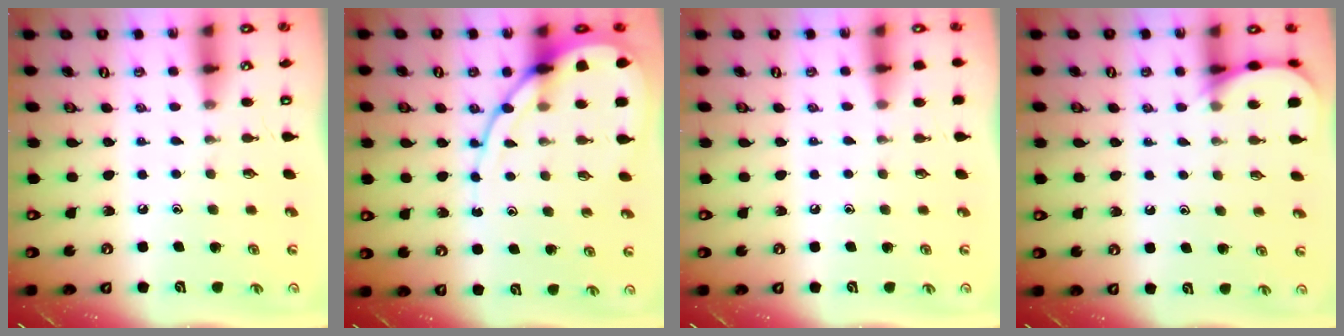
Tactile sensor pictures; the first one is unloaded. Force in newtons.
{"total": 10.2, "press": 10.2, "slide": 1.0}
{"total": 3.3, "press": 3.2, "slide": 0.6}
{"total": 4.8, "press": 4.7, "slide": 0.6}